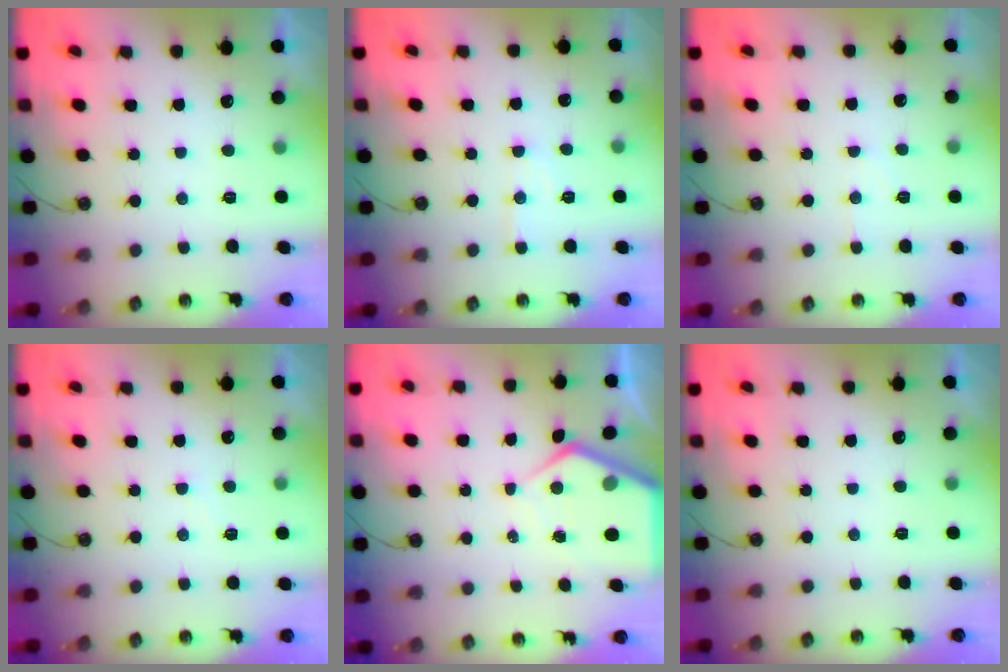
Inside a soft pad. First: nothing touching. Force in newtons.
{"total": 6.7, "press": 6.7, "slide": 0.4}
{"total": 4.9, "press": 4.9, "slide": 0.7}
{"total": 3.7, "press": 3.6, "slide": 0.4}
{"total": 6.9, "press": 6.8, "slide": 0.6}
{"total": 0.0}